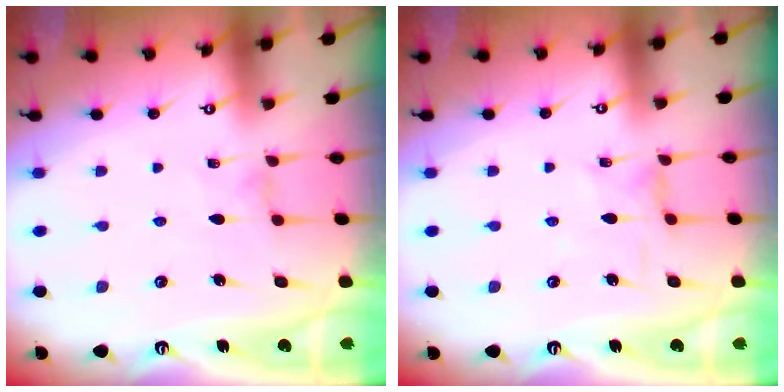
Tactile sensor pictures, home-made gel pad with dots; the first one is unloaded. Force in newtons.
{"total": 1.2, "press": 1.2, "slide": 0.4}